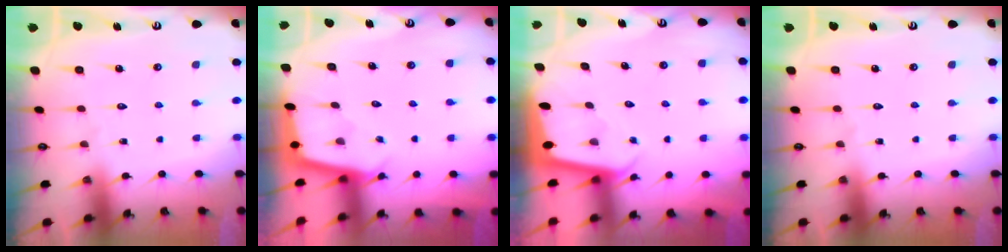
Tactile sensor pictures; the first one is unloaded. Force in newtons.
{"total": 2.1, "press": 2.1, "slide": 0.2}
{"total": 1.9, "press": 1.9, "slide": 0.0}
{"total": 0.0}